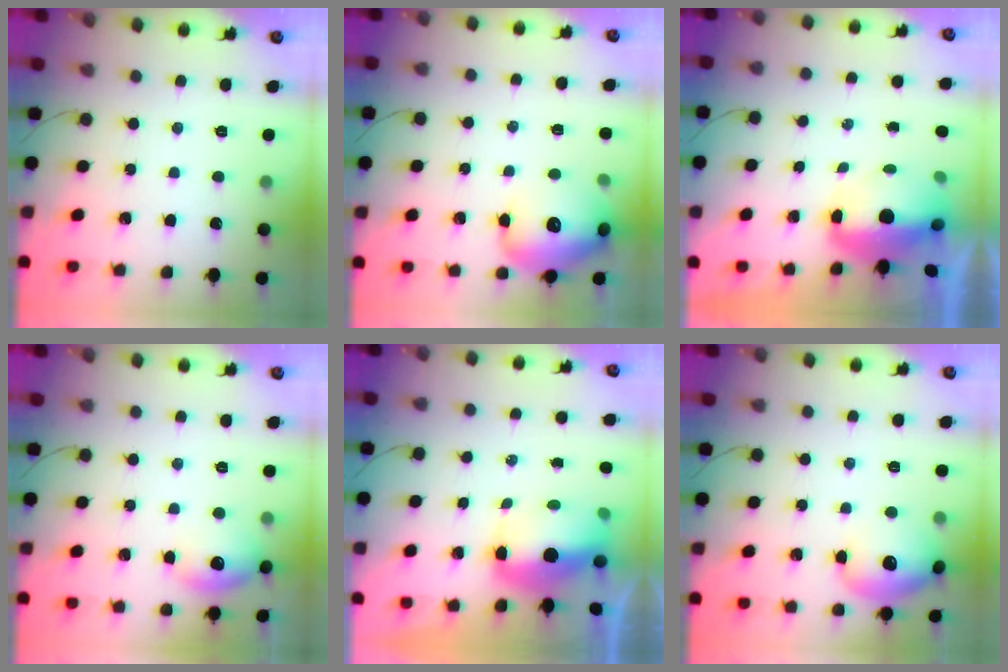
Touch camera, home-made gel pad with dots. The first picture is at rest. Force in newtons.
{"total": 16.4, "press": 16.2, "slide": 2.4}
{"total": 6.8, "press": 6.7, "slide": 1.1}
{"total": 9.2, "press": 9.2, "slide": 1.3}
{"total": 10.1, "press": 9.9, "slide": 2.1}
{"total": 15.6, "press": 13.8, "slide": 7.4}